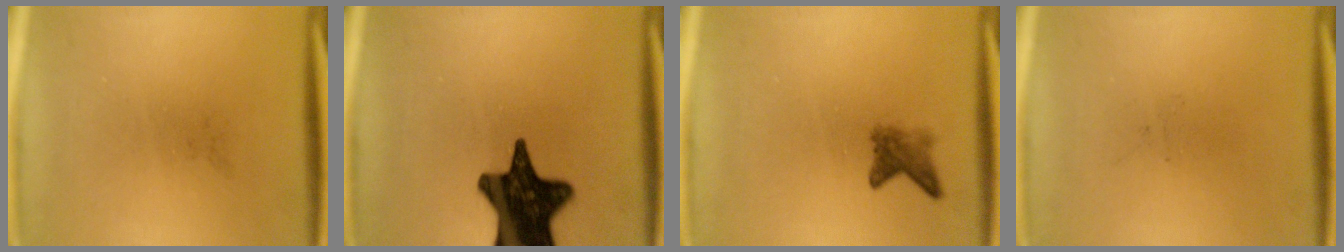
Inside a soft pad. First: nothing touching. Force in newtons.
{"total": 16.6}
{"total": 2.3}
{"total": 0.0}